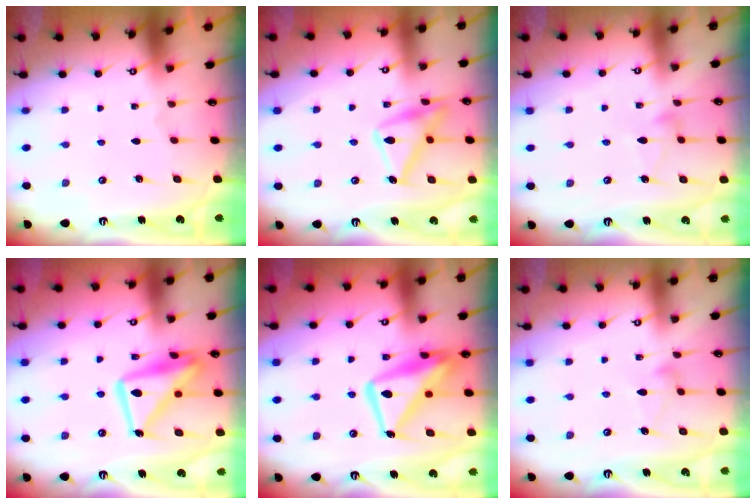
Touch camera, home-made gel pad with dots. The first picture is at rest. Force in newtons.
{"total": 17.4, "press": 17.4, "slide": 0.9}
{"total": 4.0, "press": 4.0, "slide": 0.3}
{"total": 15.8, "press": 15.8, "slide": 1.5}
{"total": 15.8, "press": 15.7, "slide": 1.6}
{"total": 6.8, "press": 6.8, "slide": 0.4}